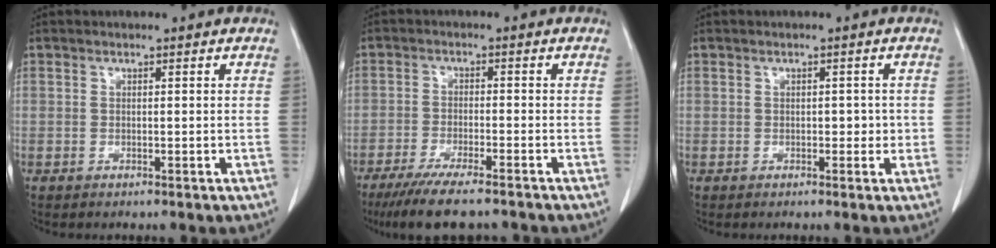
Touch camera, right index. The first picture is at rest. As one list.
[{"total": 10.3, "force": [-8.4, 1.1, 5.9], "torque": [-0.092, -0.023, -0.132]}, {"total": 1.8, "force": [-0.2, 1.2, 1.3], "torque": [-0.014, 0.006, -0.001]}]